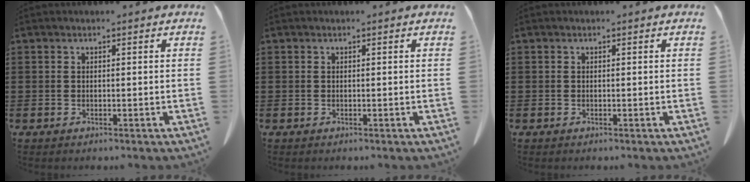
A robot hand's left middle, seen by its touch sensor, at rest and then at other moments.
{"total": 0.0}
{"total": 0.0}